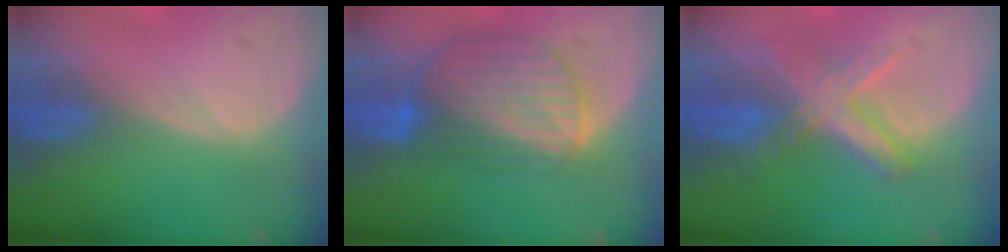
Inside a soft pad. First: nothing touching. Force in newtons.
{"total": 8.7, "press": 7.7, "slide": 4.1}
{"total": 7.3, "press": 6.2, "slide": 3.8}